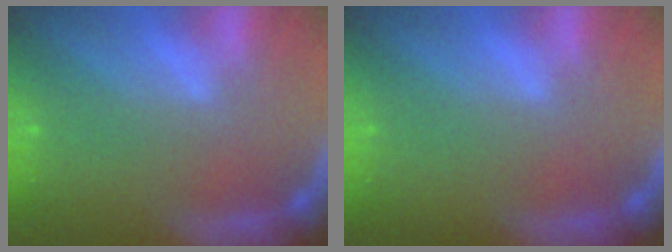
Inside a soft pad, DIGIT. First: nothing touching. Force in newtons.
{"total": 0.0}